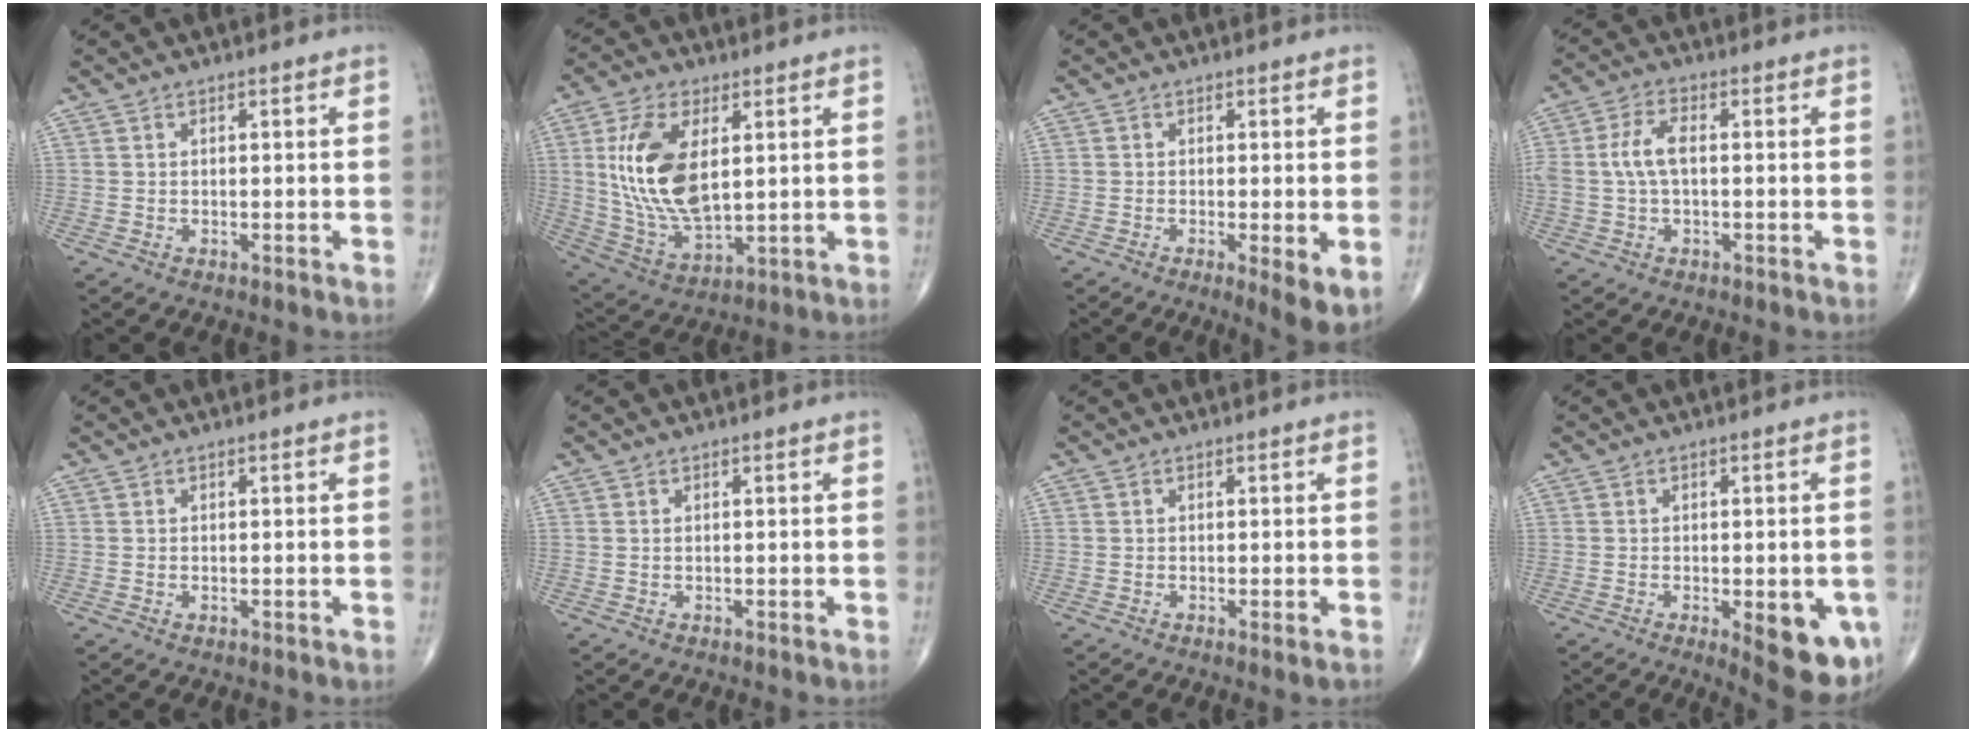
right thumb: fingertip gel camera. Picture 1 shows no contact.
{"total": 16.3, "force": [3.4, 8.3, 13.6], "torque": [-0.264, -0.017, 0.074]}
{"total": 5.3, "force": [-1.2, 1.2, 5.0], "torque": [-0.081, -0.018, -0.021]}
{"total": 5.9, "force": [0.2, 2.9, 5.1], "torque": [-0.121, 0.018, 0.002]}
{"total": 0.0}
{"total": 0.0}
{"total": 2.8, "force": [-0.4, 0.6, 2.7], "torque": [-0.046, -0.012, -0.011]}
{"total": 11.6, "force": [-3.7, 4.3, 10.1], "torque": [-0.106, -0.011, -0.036]}